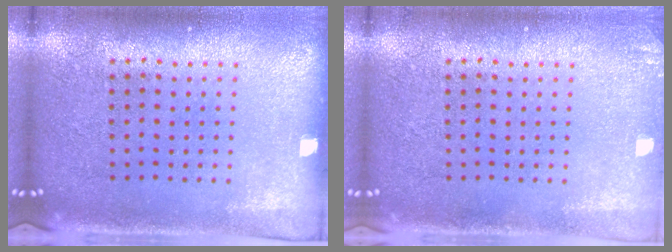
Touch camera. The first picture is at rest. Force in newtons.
{"total": 0.9, "press": 0.9, "slide": 0.2}